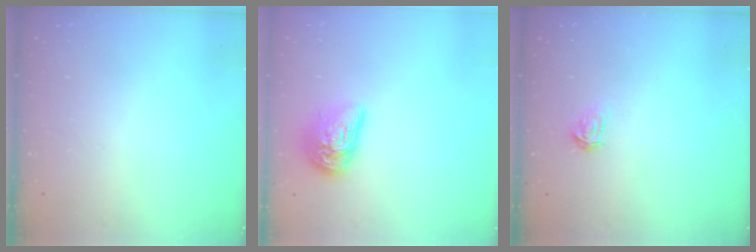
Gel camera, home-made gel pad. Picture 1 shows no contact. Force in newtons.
{"total": 12.8, "press": 12.8, "slide": 0.5}
{"total": 2.3, "press": 2.3, "slide": 0.3}